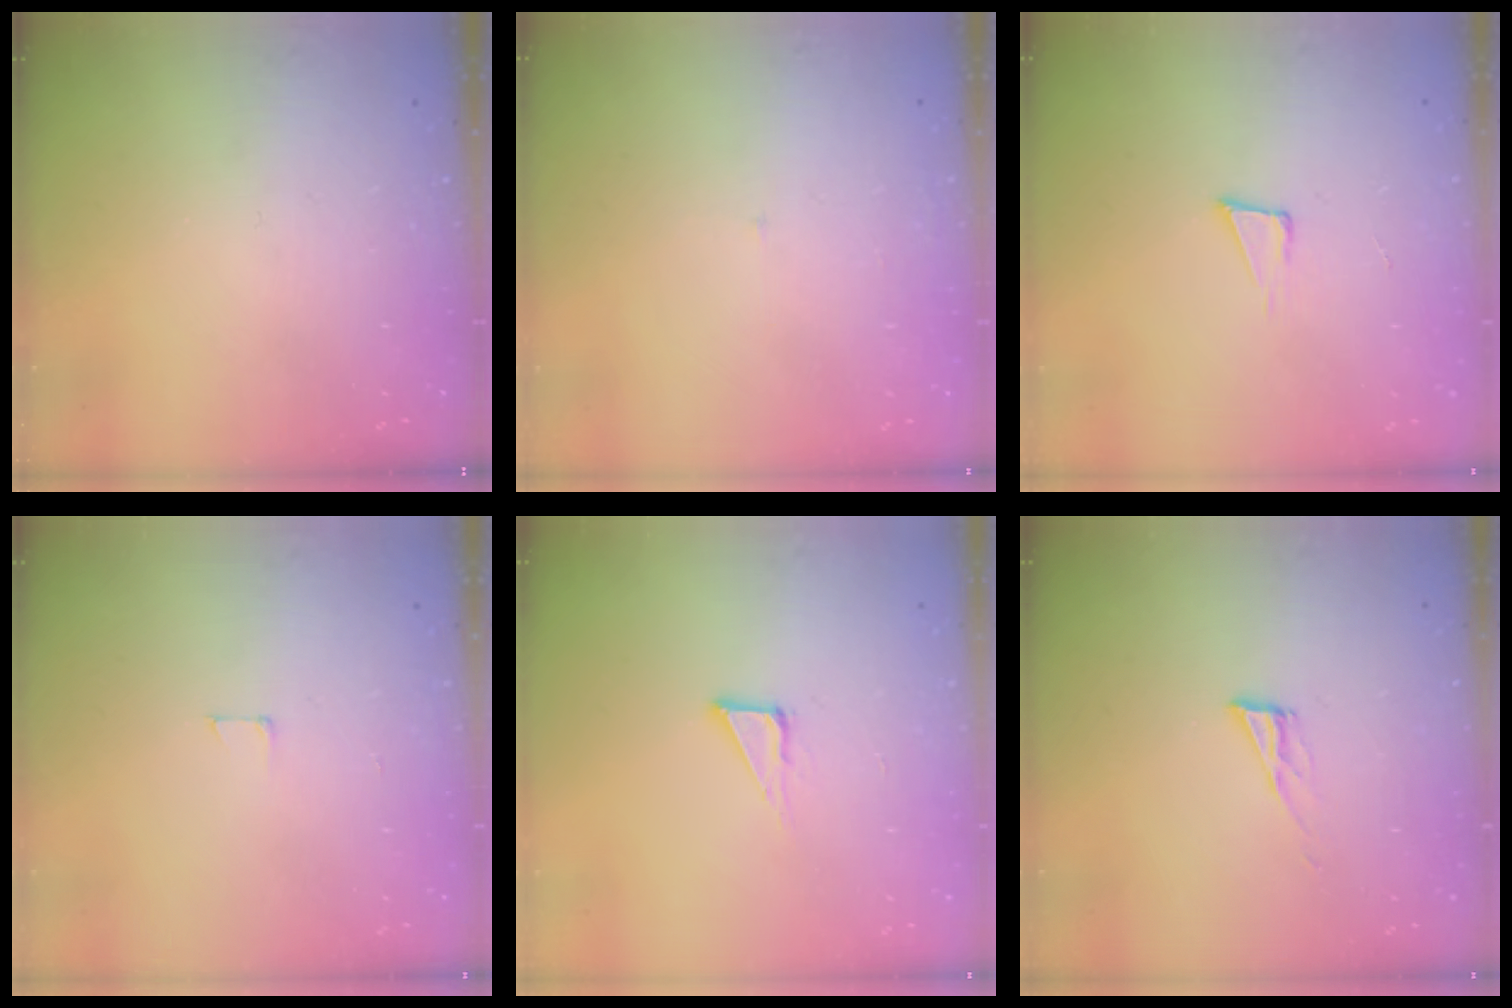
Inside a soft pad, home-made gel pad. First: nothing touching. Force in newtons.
{"total": 2.0, "press": 2.0, "slide": 0.1}
{"total": 3.9, "press": 2.4, "slide": 3.1}
{"total": 2.9, "press": 2.9, "slide": 0.2}
{"total": 6.4, "press": 6.4, "slide": 0.4}
{"total": 7.0, "press": 6.9, "slide": 0.9}